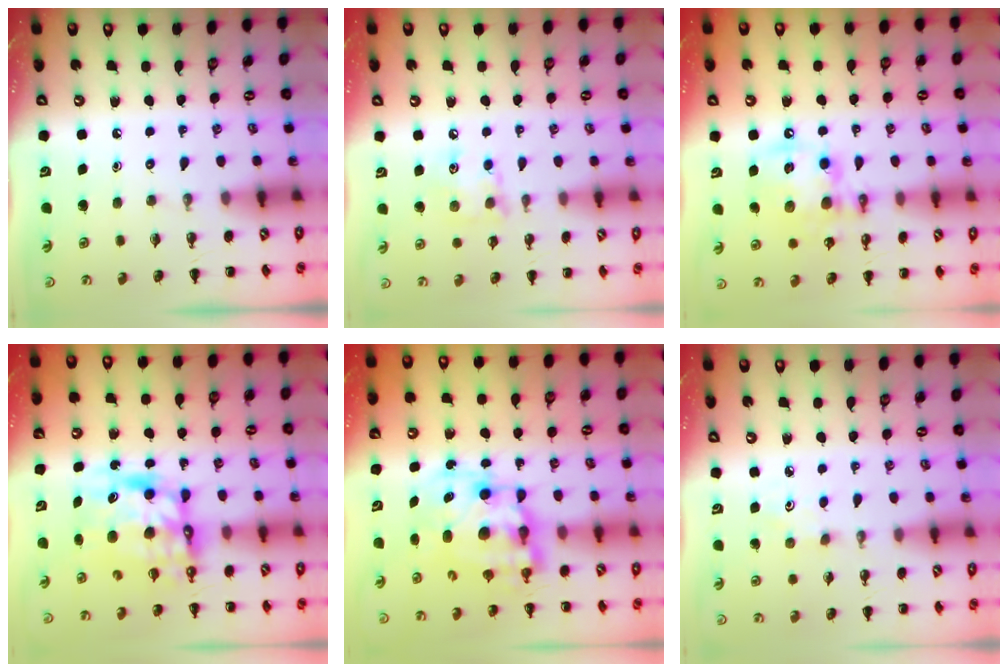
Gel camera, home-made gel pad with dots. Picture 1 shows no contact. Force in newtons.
{"total": 7.5, "press": 7.5, "slide": 0.5}
{"total": 14.0, "press": 13.8, "slide": 2.3}
{"total": 9.9, "press": 9.5, "slide": 2.6}
{"total": 11.8, "press": 11.4, "slide": 3.1}
{"total": 1.4, "press": 1.3, "slide": 0.4}